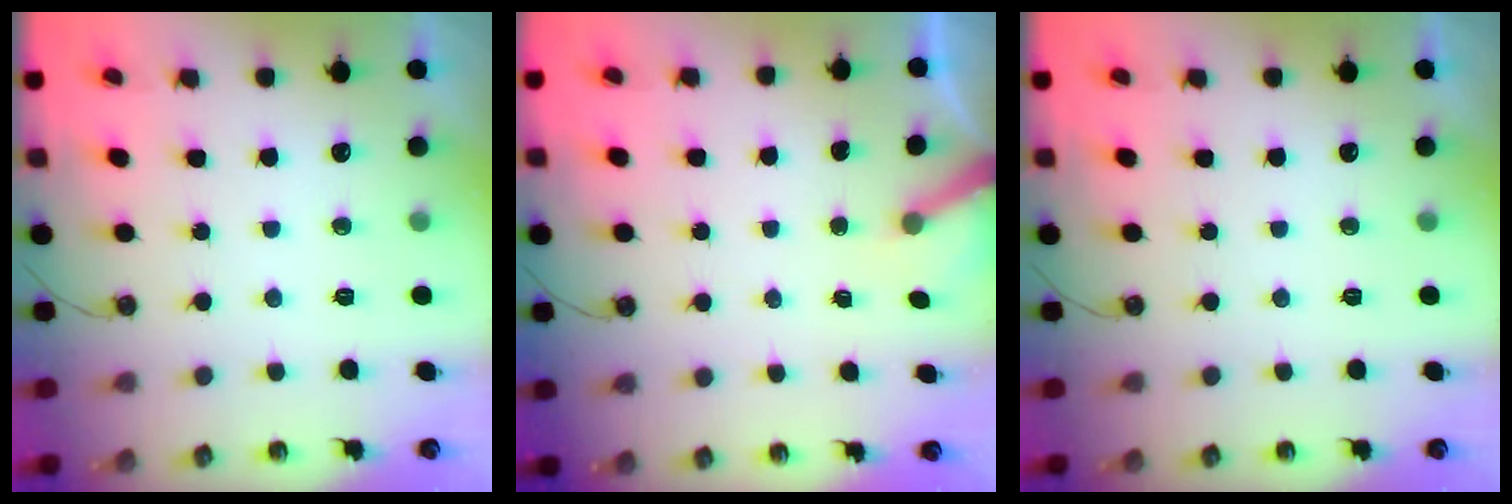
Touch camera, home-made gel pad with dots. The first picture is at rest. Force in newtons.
{"total": 3.6, "press": 3.6, "slide": 0.2}
{"total": 0.0}